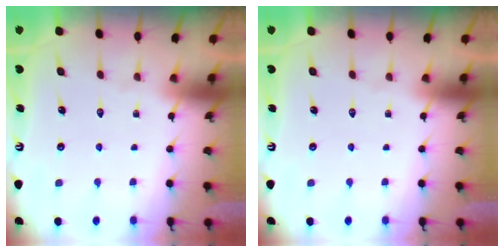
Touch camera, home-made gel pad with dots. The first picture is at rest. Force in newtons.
{"total": 0.0}